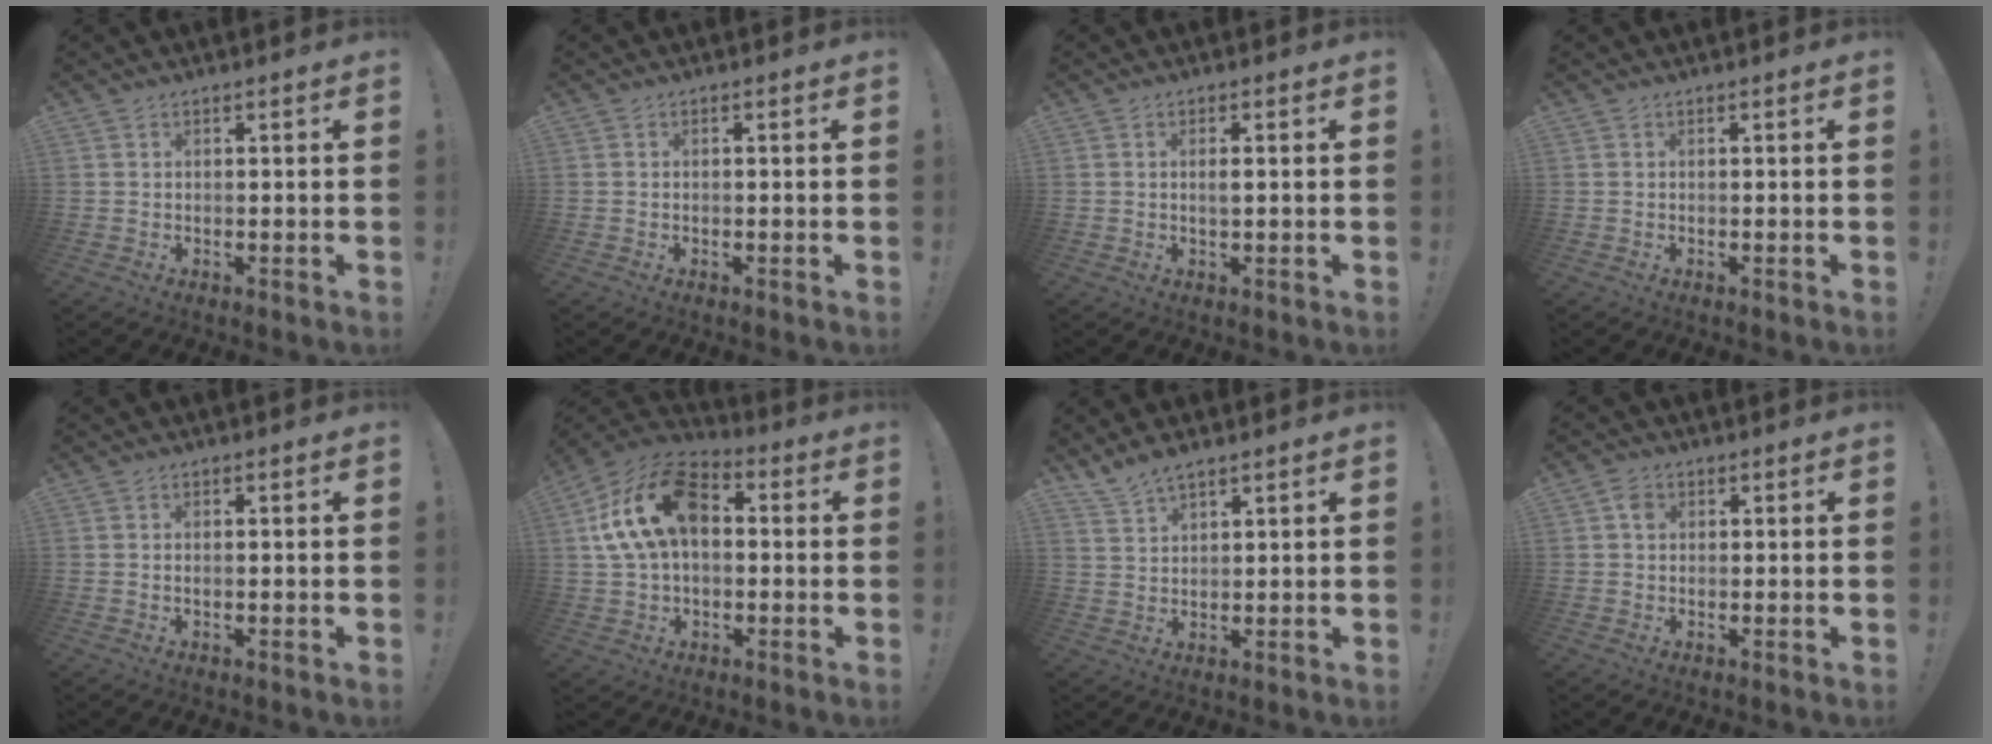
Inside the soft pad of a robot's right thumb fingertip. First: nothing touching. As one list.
[{"total": 0.0}, {"total": 1.6, "force": [0.1, 0.3, 1.6], "torque": [-0.028, -0.002, 0.000]}, {"total": 0.0}, {"total": 0.6, "force": [-0.1, 0.2, 0.5], "torque": [-0.008, -0.001, -0.003]}, {"total": 19.1, "force": [4.1, 12.1, 14.2], "torque": [-0.259, 0.011, 0.079]}, {"total": 4.9, "force": [4.2, 1.3, 2.2], "torque": [-0.048, -0.022, 0.080]}, {"total": 2.6, "force": [0.6, 2.1, 1.5], "torque": [-0.015, 0.000, 0.007]}]